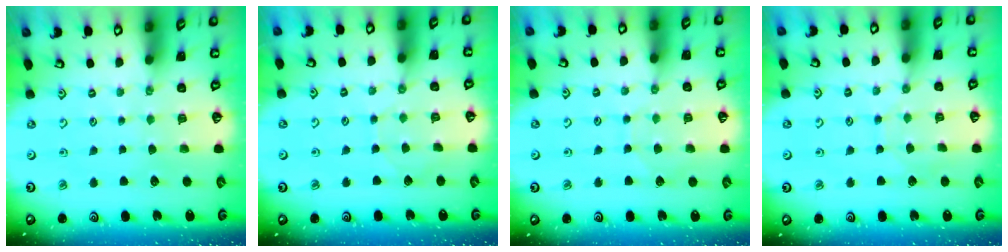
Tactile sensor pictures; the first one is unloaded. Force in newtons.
{"total": 4.1, "press": 4.1, "slide": 0.4}
{"total": 4.7, "press": 4.6, "slide": 0.6}
{"total": 4.7, "press": 4.7, "slide": 0.4}